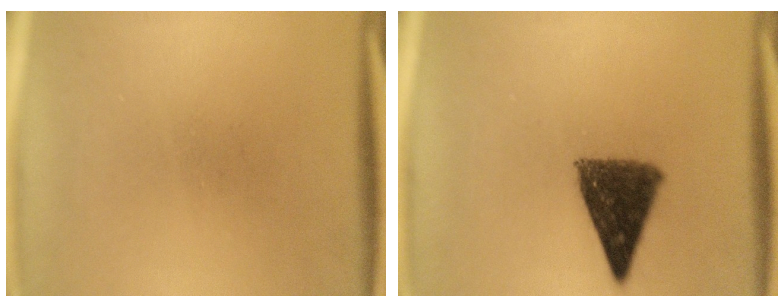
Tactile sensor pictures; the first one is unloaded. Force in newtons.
{"total": 10.1}